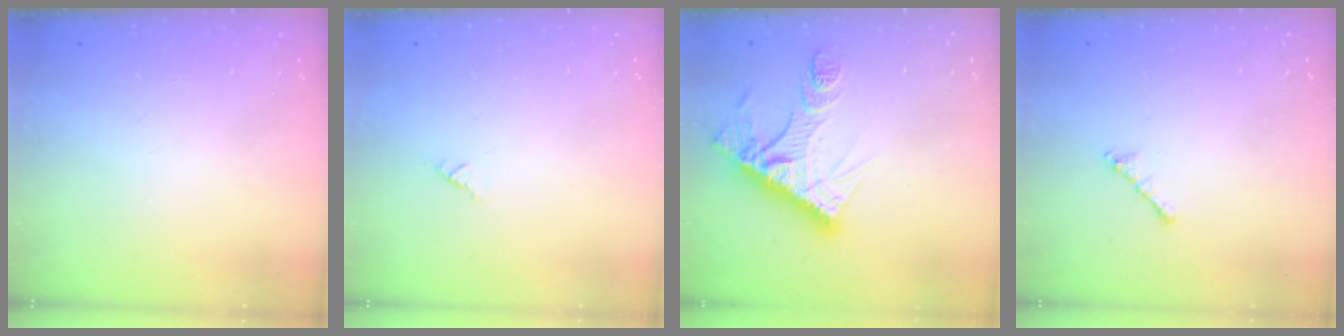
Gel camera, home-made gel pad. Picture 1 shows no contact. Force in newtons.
{"total": 0.6, "press": 0.6, "slide": 0.2}
{"total": 14.0, "press": 14.0, "slide": 1.2}
{"total": 1.0, "press": 0.9, "slide": 0.4}